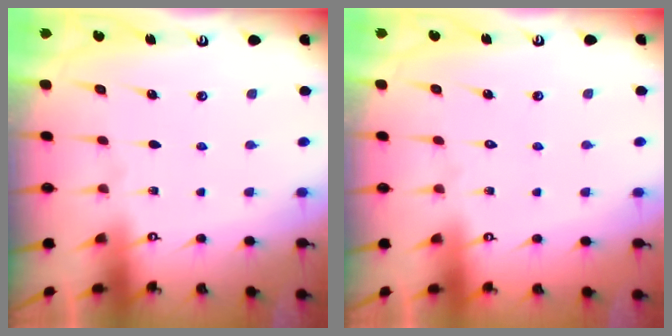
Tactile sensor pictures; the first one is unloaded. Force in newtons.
{"total": 1.5, "press": 1.5, "slide": 0.1}